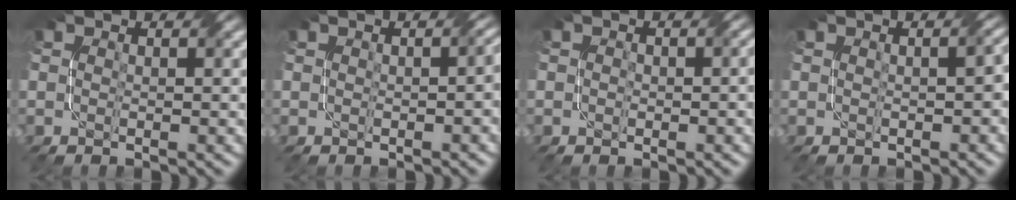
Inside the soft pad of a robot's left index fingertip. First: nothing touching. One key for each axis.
{"total": 1.6, "fx": -0.1, "fy": 0.5, "fz": 1.6, "tx": -0.021, "ty": 0.005, "tz": 0.001}
{"total": 1.6, "fx": 0.1, "fy": 1.0, "fz": 1.2, "tx": -0.016, "ty": 0.001, "tz": 0.001}
{"total": 2.1, "fx": 0.0, "fy": 0.6, "fz": 2.0, "tx": -0.027, "ty": 0.004, "tz": 0.006}